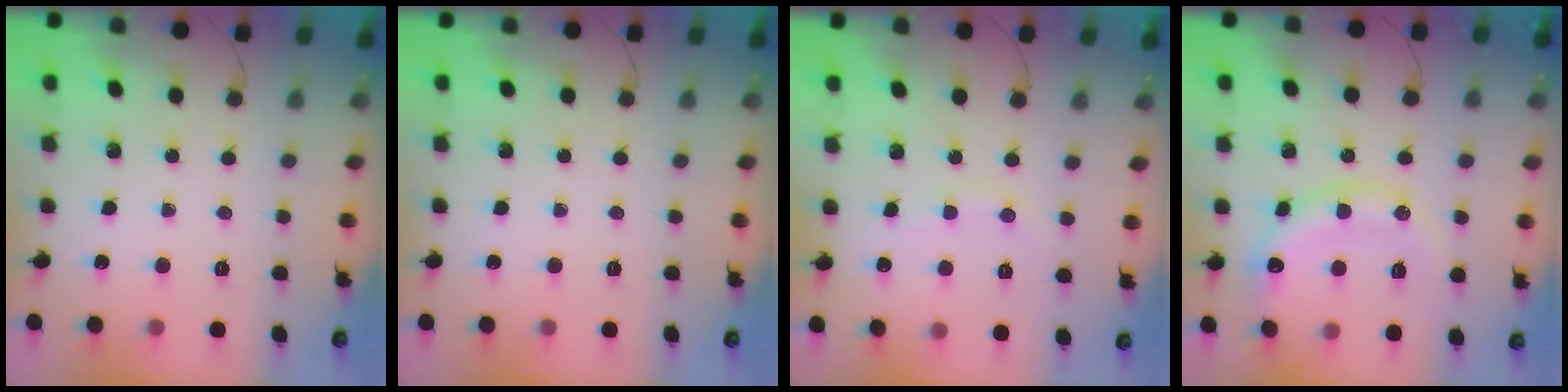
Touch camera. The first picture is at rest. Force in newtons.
{"total": 0.0}
{"total": 6.4, "press": 6.3, "slide": 1.3}
{"total": 14.6, "press": 14.4, "slide": 2.2}